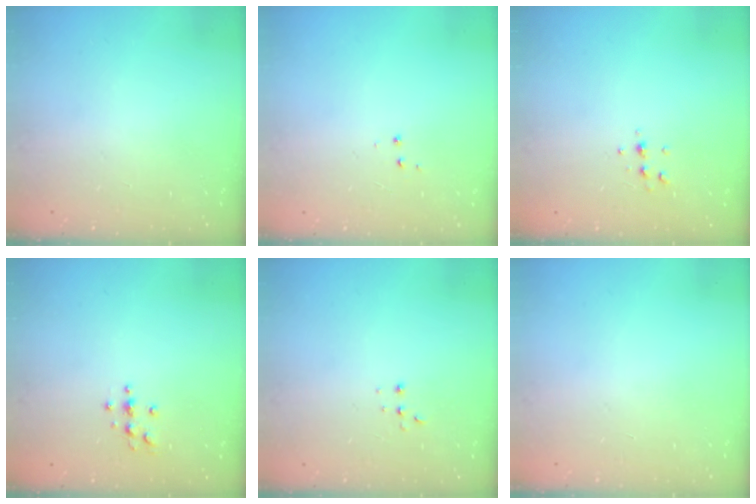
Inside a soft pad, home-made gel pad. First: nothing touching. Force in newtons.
{"total": 3.3, "press": 3.3, "slide": 0.4}
{"total": 4.7, "press": 4.4, "slide": 1.6}
{"total": 3.2, "press": 3.2, "slide": 0.5}
{"total": 2.2, "press": 2.2, "slide": 0.5}
{"total": 0.0}